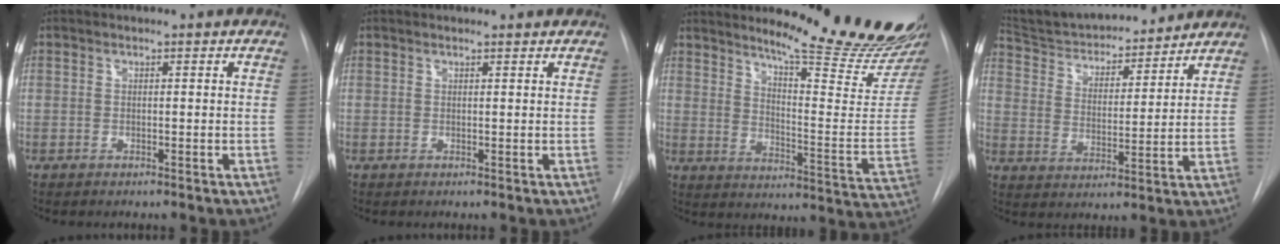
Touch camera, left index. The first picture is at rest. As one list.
[{"total": 1.6, "force": [1.6, 0.1, 0.1], "torque": [-0.010, 0.007, 0.018]}, {"total": 20.9, "force": [18.8, -0.3, 9.2], "torque": [-0.131, -0.122, 0.240]}, {"total": 17.4, "force": [16.1, 3.8, 5.5], "torque": [-0.087, 0.010, 0.258]}]